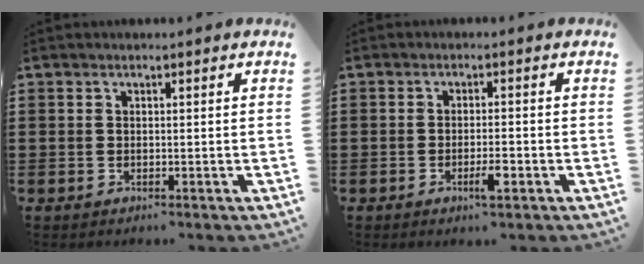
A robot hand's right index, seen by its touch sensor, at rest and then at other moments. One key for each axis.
{"total": 3.1, "fx": -1.4, "fy": 0.6, "fz": 2.7, "tx": -0.051, "ty": -0.002, "tz": -0.027}